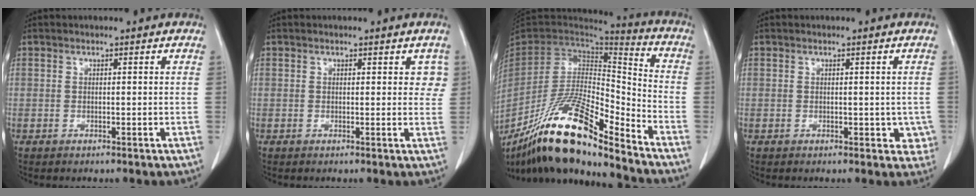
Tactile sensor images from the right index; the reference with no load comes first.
{"total": 2.3, "force": [1.0, 1.4, 1.4], "torque": [0.001, 0.002, 0.007]}
{"total": 20.6, "force": [-15.5, 2.5, 13.3], "torque": [-0.263, -0.013, -0.287]}
{"total": 2.9, "force": [-0.4, 2.0, 2.0], "torque": [-0.001, 0.005, -0.003]}